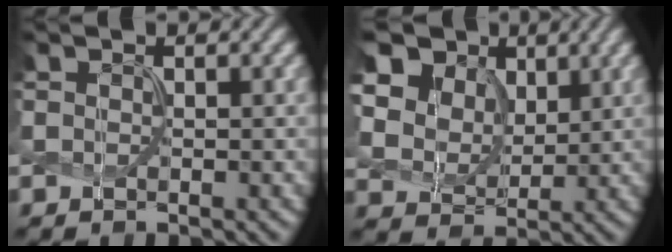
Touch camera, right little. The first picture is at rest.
{"total": 11.4, "force": [5.3, 8.6, 5.3], "torque": [-0.136, 0.022, 0.100]}